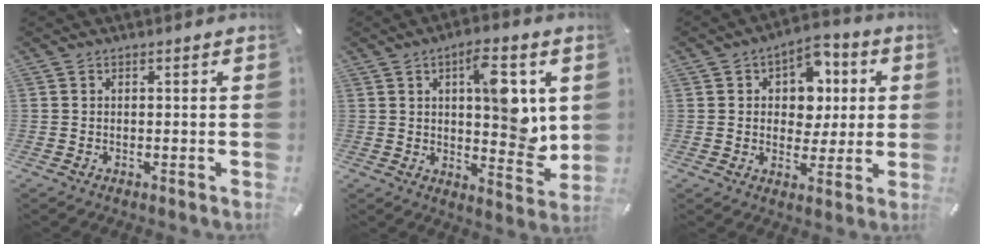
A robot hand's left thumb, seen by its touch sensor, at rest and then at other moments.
{"total": 12.5, "force": [3.4, 5.2, 10.8], "torque": [-0.136, -0.017, 0.054]}
{"total": 9.0, "force": [1.9, 7.8, 4.1], "torque": [-0.054, -0.011, 0.031]}